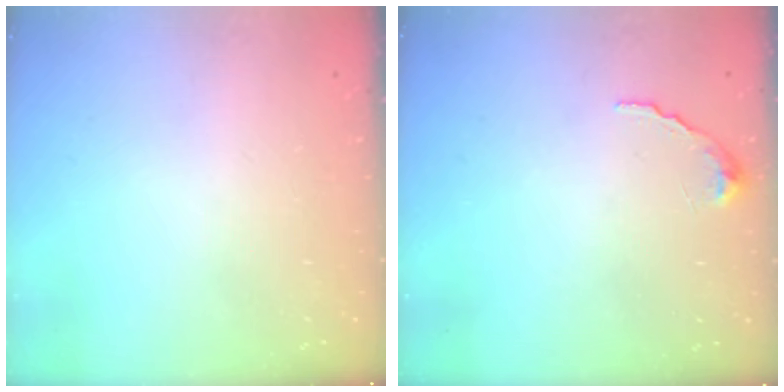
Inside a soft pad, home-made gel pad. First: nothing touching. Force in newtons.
{"total": 6.0, "press": 6.0, "slide": 0.4}